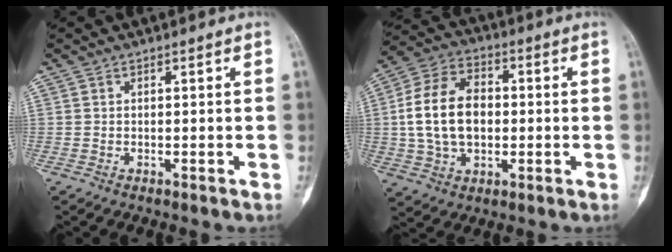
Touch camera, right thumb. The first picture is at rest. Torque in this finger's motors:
{"motor_torque": [0.17, 0.52, 0.93, -0.68, 0.40]}